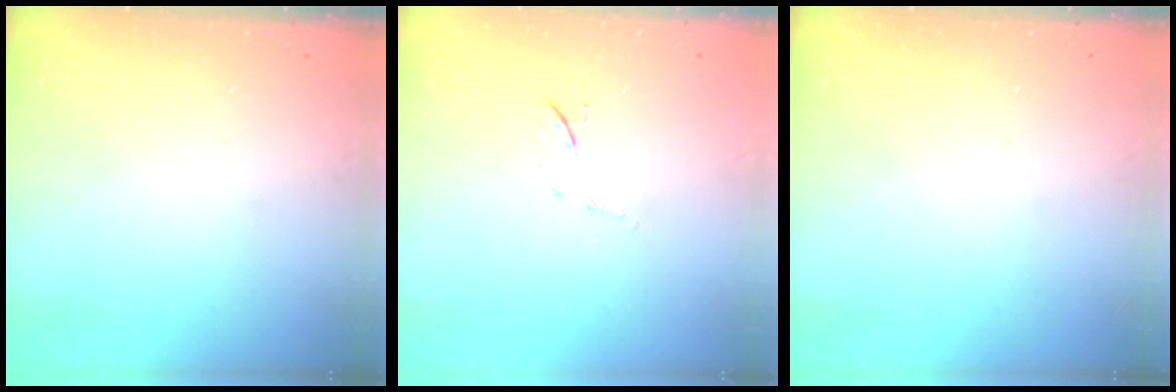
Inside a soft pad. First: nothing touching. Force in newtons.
{"total": 6.1, "press": 6.0, "slide": 0.9}
{"total": 0.0}